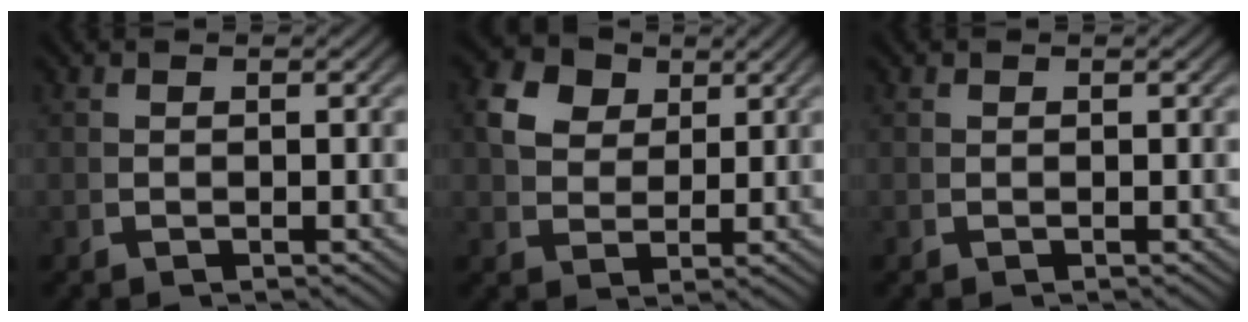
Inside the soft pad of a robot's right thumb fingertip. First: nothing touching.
{"total": 6.3, "force": [2.9, 4.6, 3.2], "torque": [-0.071, -0.005, 0.054]}
{"total": 0.0}